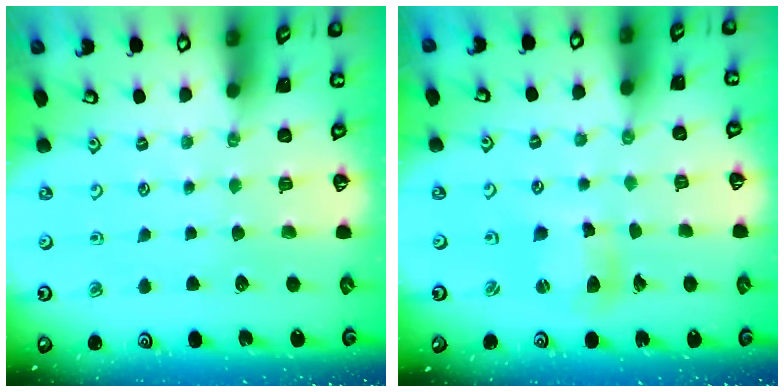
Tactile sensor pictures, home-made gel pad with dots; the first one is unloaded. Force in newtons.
{"total": 6.3, "press": 6.2, "slide": 1.0}